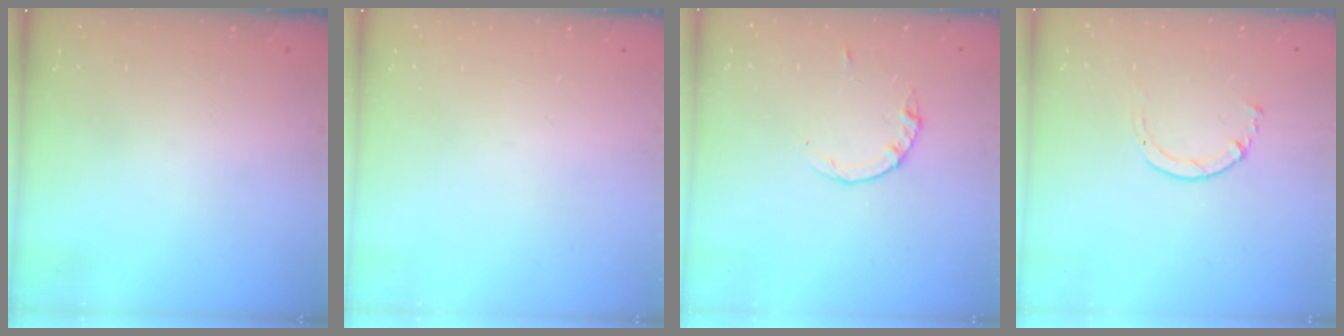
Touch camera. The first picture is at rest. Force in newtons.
{"total": 0.0}
{"total": 2.8, "press": 2.8, "slide": 0.4}
{"total": 2.0, "press": 1.9, "slide": 0.3}